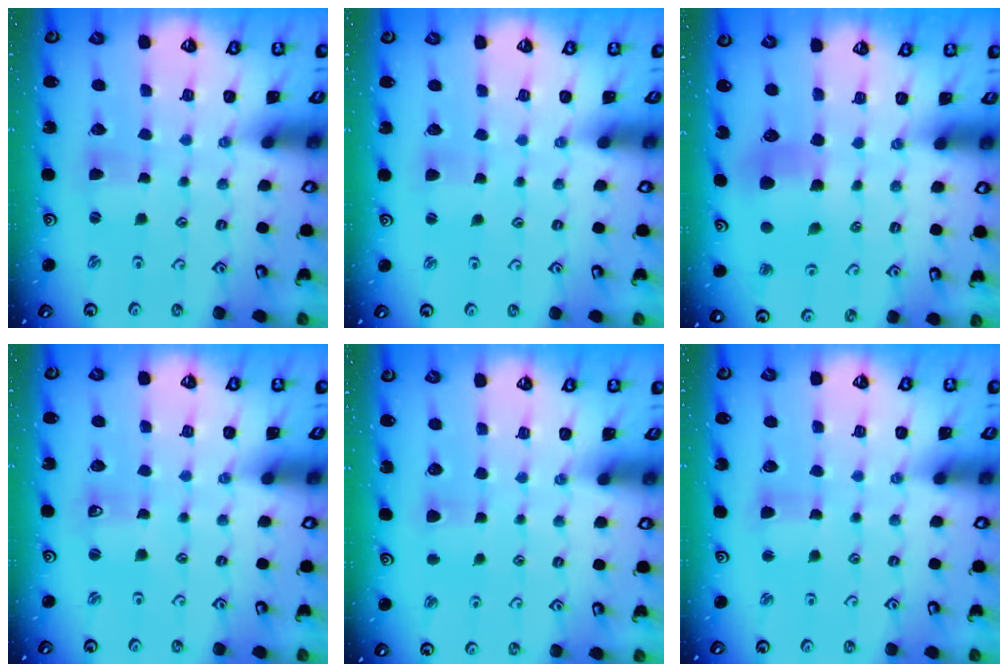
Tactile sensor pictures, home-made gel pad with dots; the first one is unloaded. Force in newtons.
{"total": 2.9, "press": 2.8, "slide": 0.4}
{"total": 7.6, "press": 7.6, "slide": 0.7}
{"total": 1.0, "press": 1.0, "slide": 0.2}
{"total": 3.5, "press": 3.4, "slide": 0.5}
{"total": 2.7, "press": 2.7, "slide": 0.2}